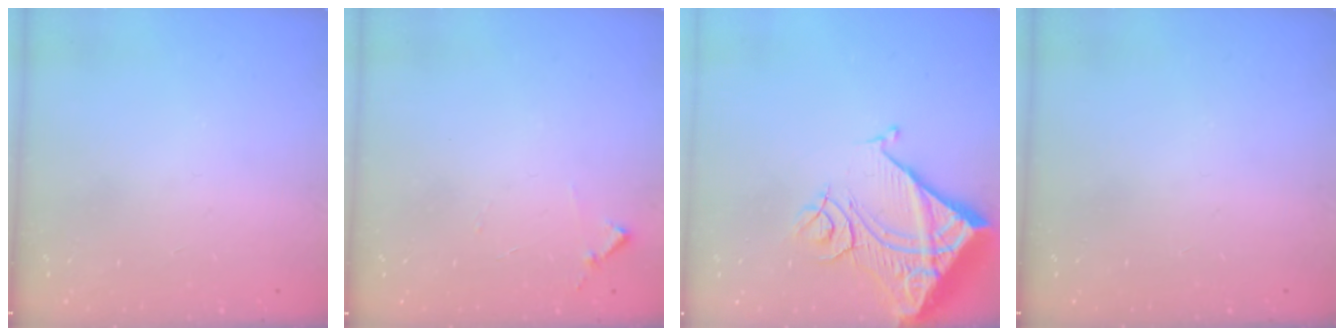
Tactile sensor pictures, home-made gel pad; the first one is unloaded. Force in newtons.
{"total": 6.8, "press": 6.8, "slide": 0.6}
{"total": 14.6, "press": 14.5, "slide": 2.0}
{"total": 0.0}